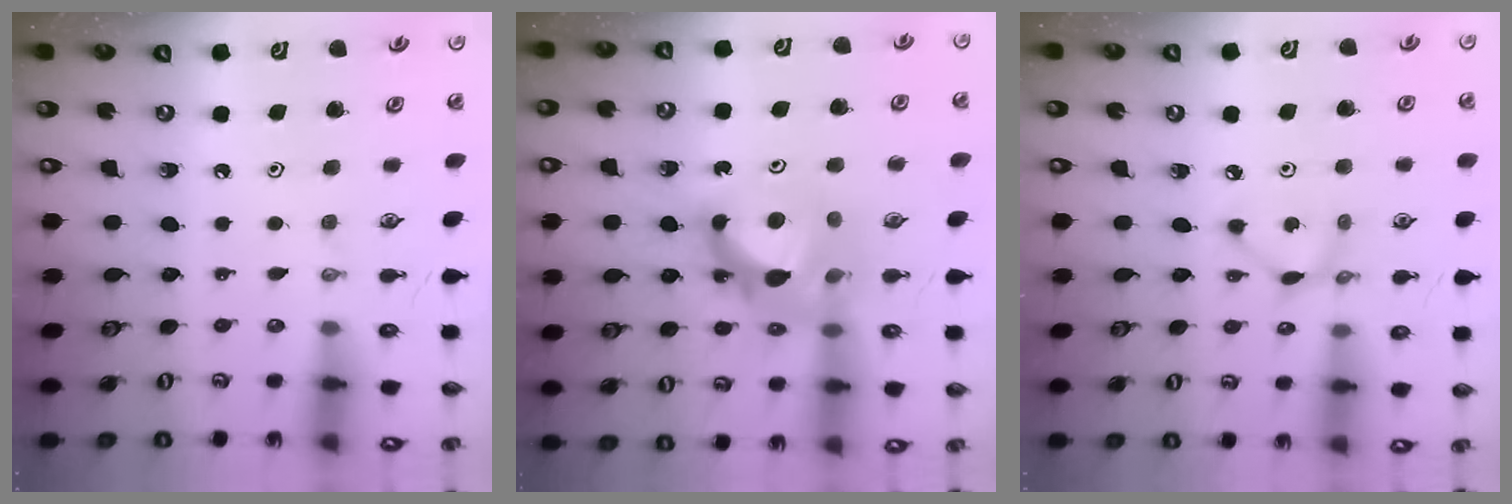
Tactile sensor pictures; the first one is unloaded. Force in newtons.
{"total": 12.7, "press": 12.7, "slide": 0.9}
{"total": 4.0, "press": 4.0, "slide": 0.2}